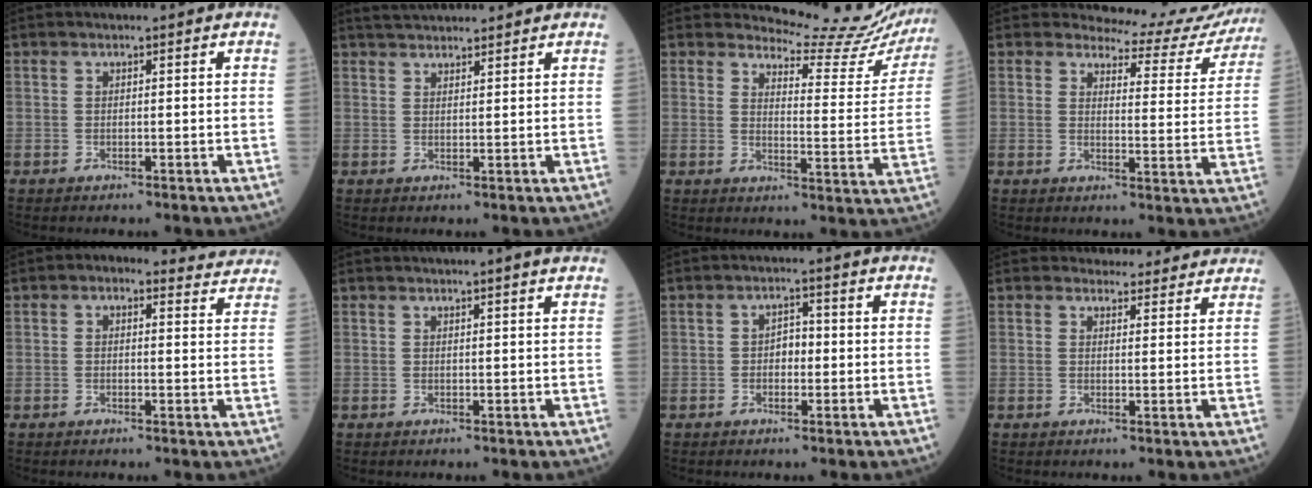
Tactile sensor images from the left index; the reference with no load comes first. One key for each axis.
{"total": 5.1, "fx": 4.8, "fy": 1.1, "fz": 1.6, "tx": -0.021, "ty": 0.034, "tz": 0.073}
{"total": 13.8, "fx": 13.6, "fy": 1.8, "fz": 0.8, "tx": 0.002, "ty": -0.087, "tz": 0.137}
{"total": 11.1, "fx": 10.8, "fy": 2.7, "fz": -0.3, "tx": 0.031, "ty": -0.052, "tz": 0.097}
{"total": 5.4, "fx": 4.3, "fy": 2.8, "fz": 1.7, "tx": -0.004, "ty": 0.013, "tz": 0.032}
{"total": 1.1, "fx": 0.8, "fy": -0.3, "fz": 0.7, "tx": -0.009, "ty": 0.003, "tz": 0.013}
{"total": 2.6, "fx": -0.7, "fy": 1.7, "fz": 1.8, "tx": -0.023, "ty": 0.008, "tz": -0.018}
{"total": 5.4, "fx": 4.9, "fy": 2.2, "fz": 0.3, "tx": 0.010, "ty": 0.003, "tz": 0.044}